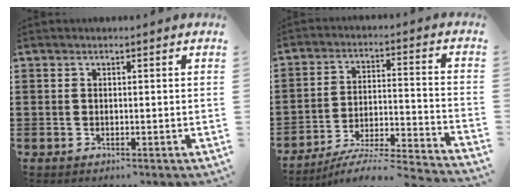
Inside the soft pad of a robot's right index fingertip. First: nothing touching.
{"total": 5.2, "force": [-4.8, 0.0, 2.1], "torque": [-0.036, -0.016, -0.096]}